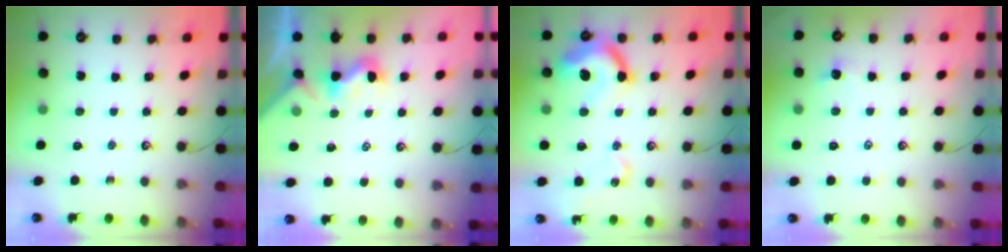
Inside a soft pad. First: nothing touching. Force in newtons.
{"total": 1.0, "press": 0.8, "slide": 0.6}
{"total": 16.8, "press": 16.7, "slide": 1.7}
{"total": 0.9, "press": 0.9, "slide": 0.2}